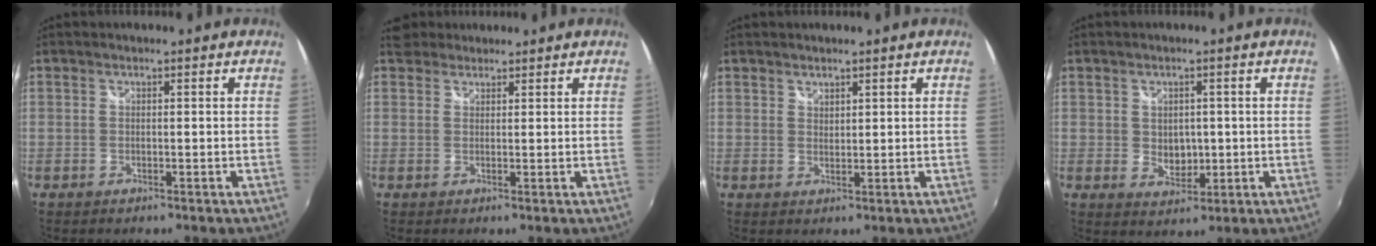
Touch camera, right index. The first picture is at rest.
{"total": 2.8, "force": [2.1, 1.8, 0.3], "torque": [-0.002, 0.013, 0.033]}
{"total": 1.1, "force": [1.0, 0.5, 0.1], "torque": [0.001, 0.000, 0.018]}
{"total": 4.1, "force": [0.2, 3.3, 2.4], "torque": [-0.036, -0.004, 0.009]}